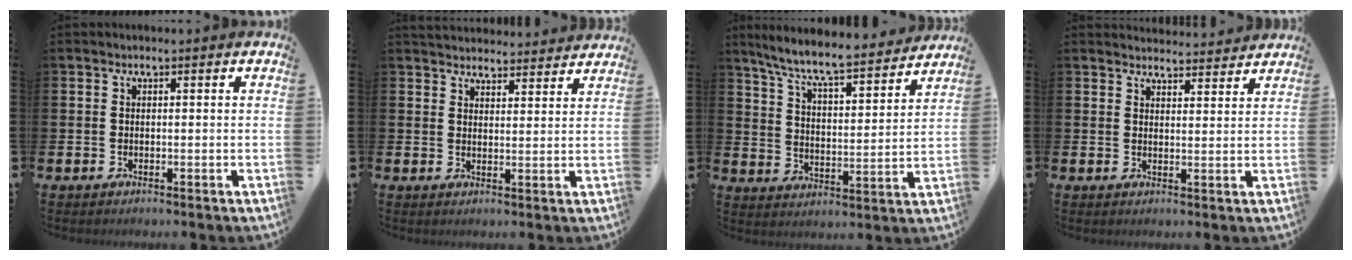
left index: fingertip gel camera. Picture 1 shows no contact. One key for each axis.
{"total": 4.0, "fx": 3.9, "fy": 0.6, "fz": -0.1, "tx": -0.005, "ty": -0.023, "tz": 0.072}
{"total": 8.3, "fx": 7.7, "fy": 0.8, "fz": 3.1, "tx": -0.088, "ty": -0.059, "tz": 0.129}
{"total": 3.5, "fx": 3.4, "fy": 0.4, "fz": -0.2, "tx": 0.008, "ty": -0.024, "tz": 0.060}